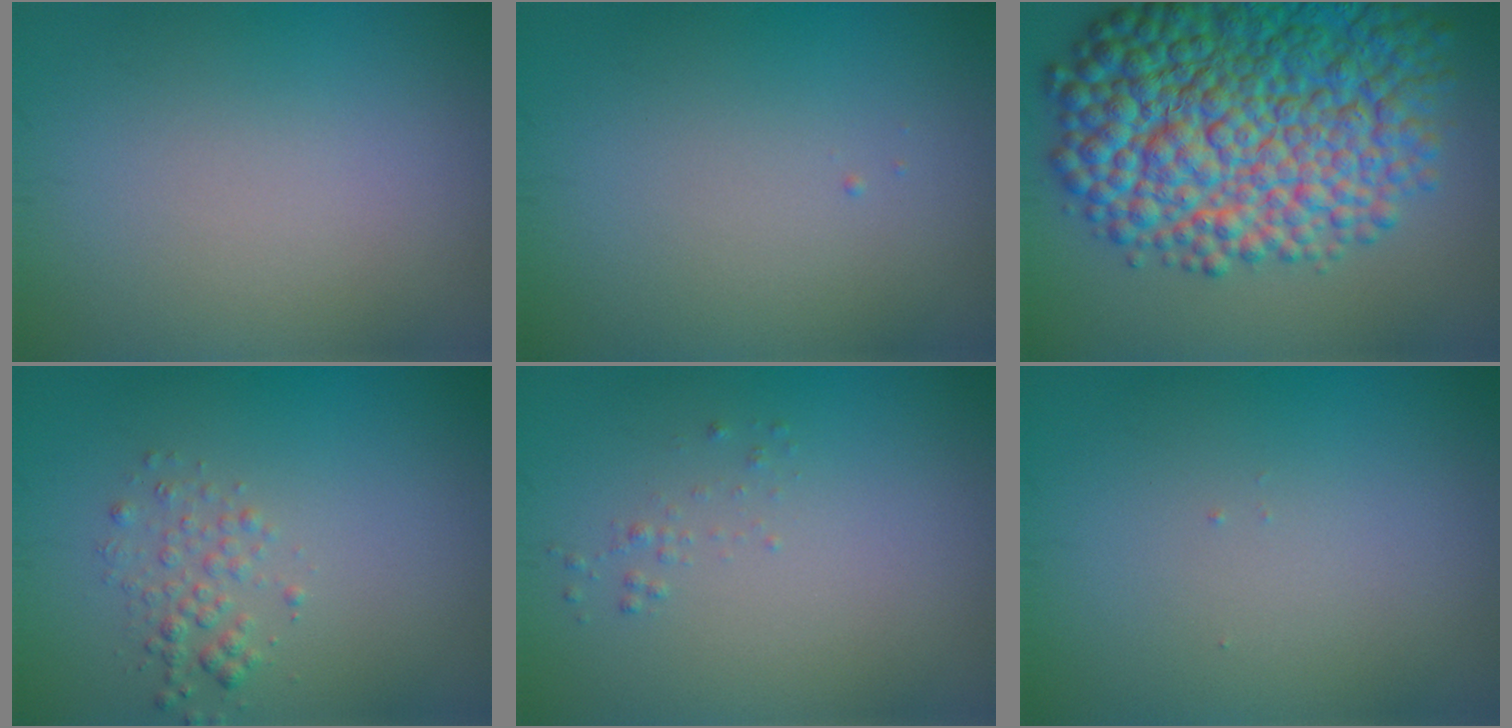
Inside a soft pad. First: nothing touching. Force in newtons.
{"total": 0.0}
{"total": 14.4, "press": 14.4, "slide": 0.4}
{"total": 1.7, "press": 1.7, "slide": 0.1}
{"total": 0.6, "press": 0.6, "slide": 0.1}
{"total": 0.0}